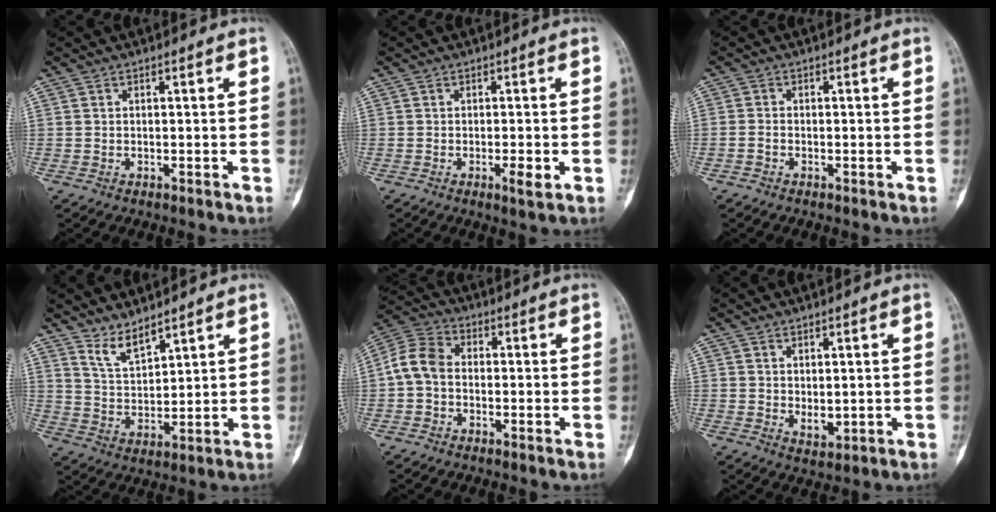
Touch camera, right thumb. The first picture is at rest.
{"total": 2.6, "force": [-0.8, 0.5, 2.4], "torque": [-0.042, -0.006, -0.013]}
{"total": 1.2, "force": [-0.6, 0.8, 0.6], "torque": [-0.013, 0.003, -0.015]}
{"total": 5.8, "force": [5.0, 1.7, 2.5], "torque": [-0.041, -0.045, 0.107]}
{"total": 7.1, "force": [-0.6, 5.2, 4.8], "torque": [-0.088, 0.021, -0.027]}
{"total": 2.8, "force": [0.5, 1.7, 2.2], "torque": [-0.026, -0.012, 0.016]}